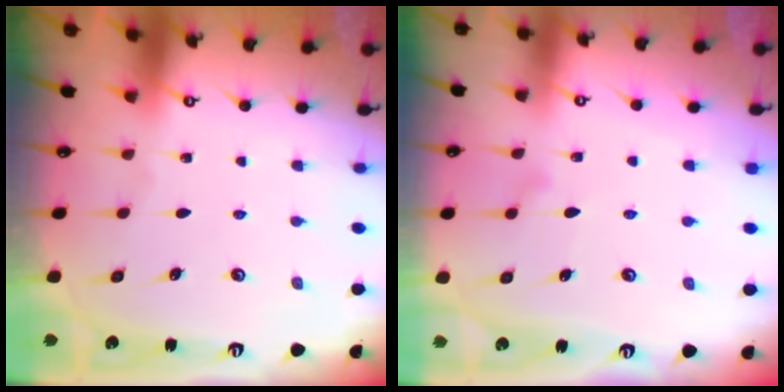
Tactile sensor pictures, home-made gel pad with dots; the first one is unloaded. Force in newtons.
{"total": 8.3, "press": 8.3, "slide": 0.3}